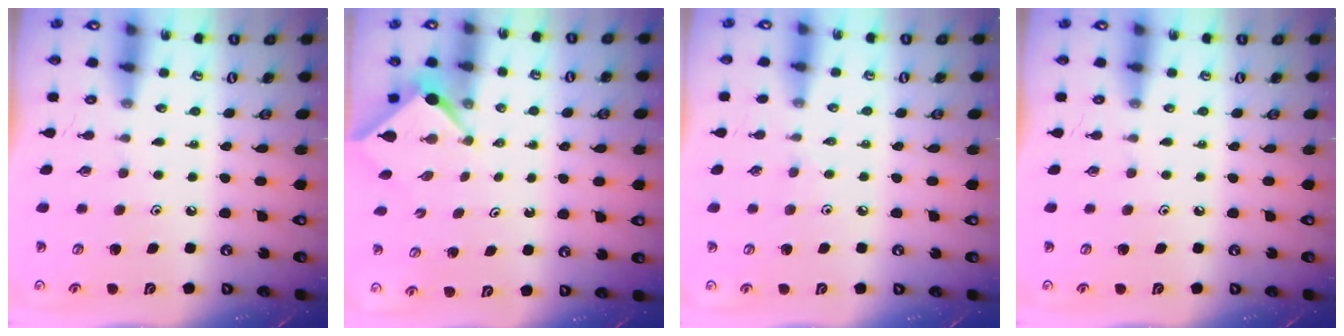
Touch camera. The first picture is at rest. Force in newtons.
{"total": 2.6, "press": 2.6, "slide": 0.3}
{"total": 2.5, "press": 2.5, "slide": 0.5}
{"total": 0.0}